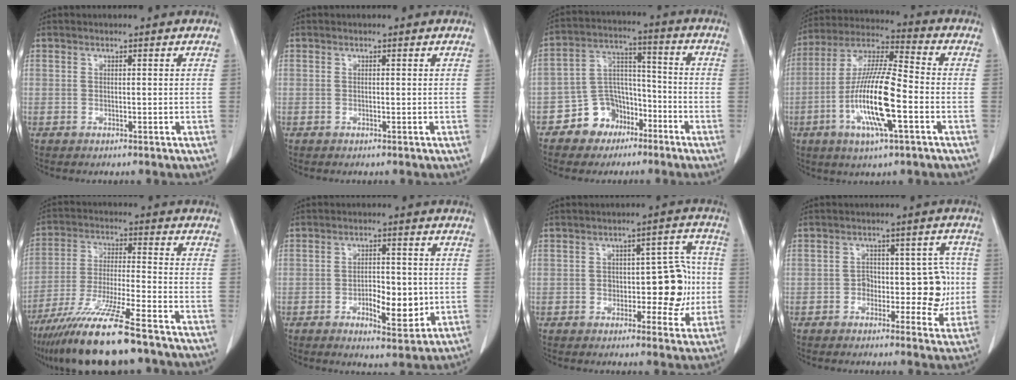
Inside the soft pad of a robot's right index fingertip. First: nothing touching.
{"total": 0.0}
{"total": 9.1, "force": [-5.5, 6.9, 2.4], "torque": [-0.046, 0.031, -0.089]}
{"total": 15.2, "force": [-4.4, 1.9, 14.5], "torque": [-0.287, -0.008, -0.083]}
{"total": 15.5, "force": [-11.6, 0.6, 10.2], "torque": [-0.209, -0.044, -0.206]}
{"total": 7.1, "force": [-1.6, 2.9, 6.3], "torque": [-0.095, -0.001, -0.018]}
{"total": 9.7, "force": [-1.1, 4.6, 8.5], "torque": [-0.098, 0.034, -0.008]}
{"total": 7.7, "force": [-1.3, 4.3, 6.3], "torque": [-0.063, 0.027, -0.015]}